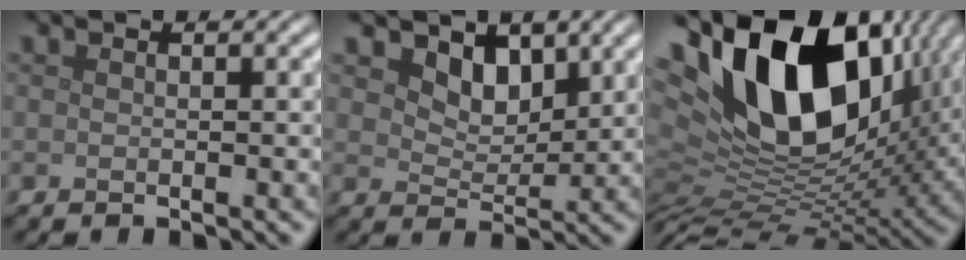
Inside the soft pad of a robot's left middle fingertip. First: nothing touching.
{"total": 3.0, "force": [2.1, 1.7, 1.2], "torque": [-0.032, -0.014, 0.034]}
{"total": 16.2, "force": [6.1, 8.3, 12.5], "torque": [-0.224, 0.016, 0.098]}